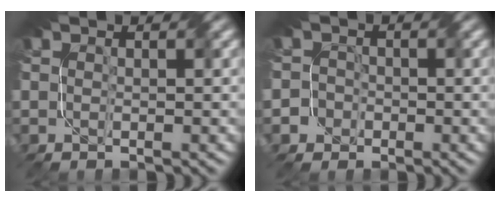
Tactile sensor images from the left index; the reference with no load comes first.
{"total": 2.6, "force": [-1.7, 2.1, -0.1], "torque": [0.027, 0.012, -0.039]}